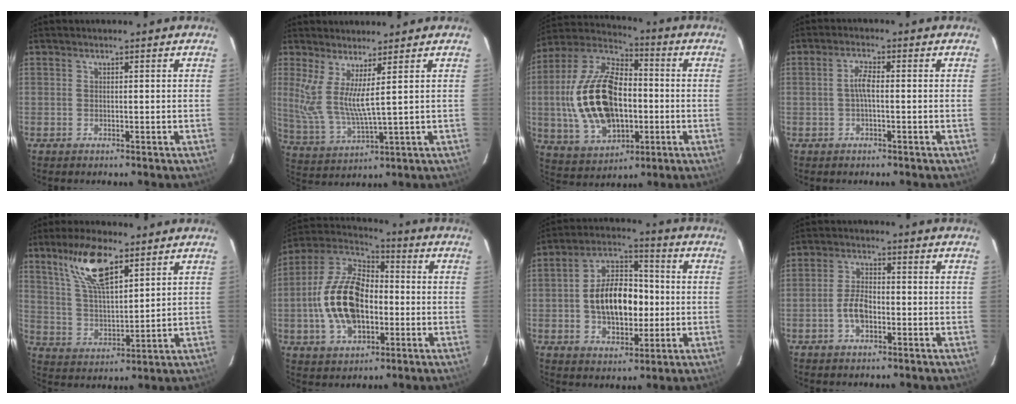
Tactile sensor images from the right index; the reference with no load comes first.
{"total": 7.7, "force": [3.8, 0.6, 6.7], "torque": [-0.138, -0.018, 0.086]}
{"total": 22.2, "force": [-1.9, 13.0, 18.0], "torque": [-0.385, 0.010, -0.019]}
{"total": 2.8, "force": [-0.3, 0.6, 2.7], "torque": [-0.054, 0.007, -0.004]}
{"total": 12.4, "force": [7.4, 4.1, 9.0], "torque": [-0.170, 0.012, 0.149]}
{"total": 18.0, "force": [-2.6, 10.6, 14.3], "torque": [-0.296, 0.015, -0.042]}
{"total": 14.2, "force": [-1.1, 8.6, 11.2], "torque": [-0.204, 0.027, -0.012]}
{"total": 5.1, "force": [-1.9, 2.7, 3.9], "torque": [-0.082, 0.008, -0.032]}